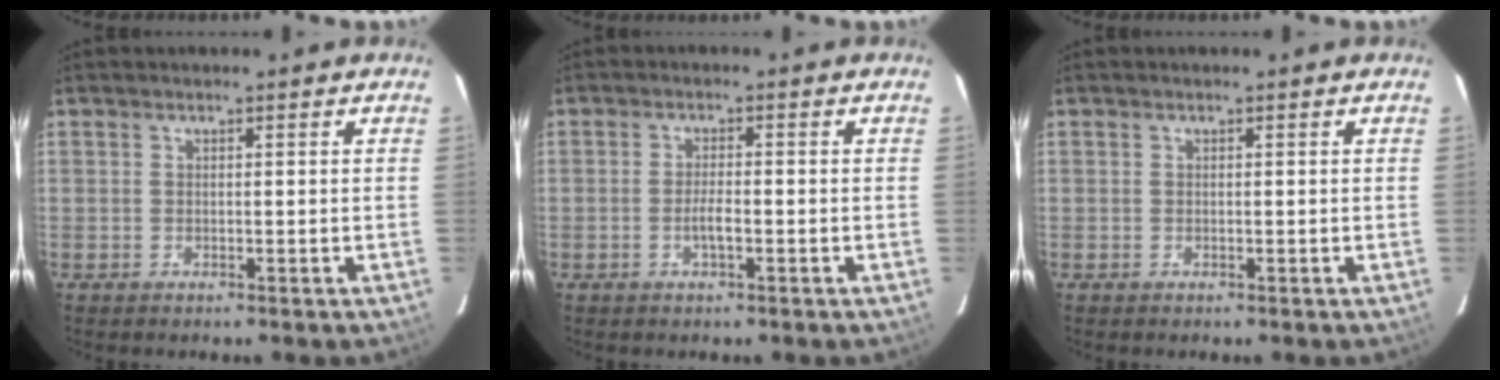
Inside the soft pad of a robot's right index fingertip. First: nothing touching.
{"total": 2.5, "force": [-1.0, 0.5, 2.2], "torque": [-0.044, 0.000, -0.019]}
{"total": 0.0}